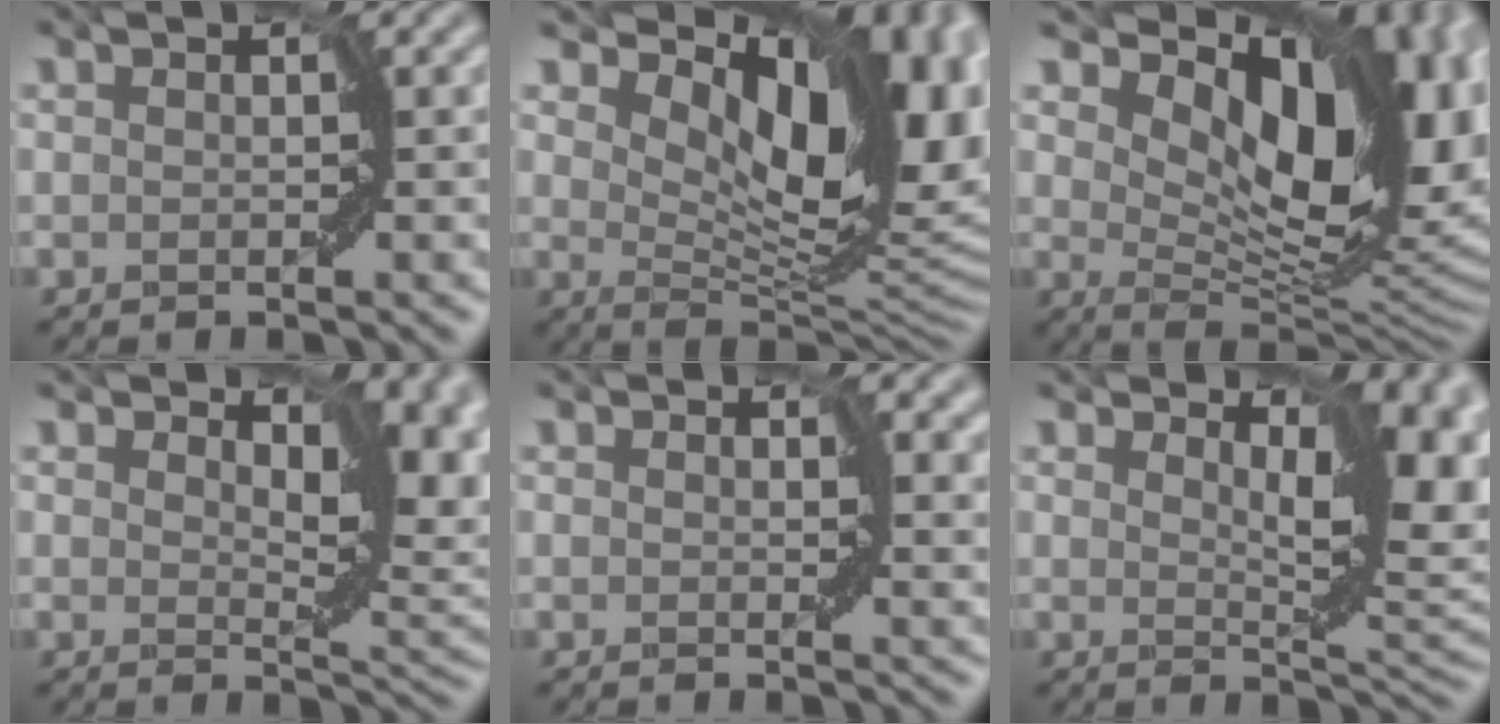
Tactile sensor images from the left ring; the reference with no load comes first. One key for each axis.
{"total": 14.3, "fx": 4.8, "fy": 6.9, "fz": 11.6, "tx": -0.165, "ty": -0.011, "tz": 0.088}
{"total": 15.8, "fx": 5.2, "fy": 8.2, "fz": 12.5, "tx": -0.169, "ty": -0.006, "tz": 0.093}
{"total": 8.8, "fx": 2.0, "fy": 4.5, "fz": 7.3, "tx": -0.101, "ty": -0.005, "tz": 0.032}
{"total": 2.4, "fx": 0.8, "fy": 1.5, "fz": 1.7, "tx": -0.015, "ty": -0.001, "tz": 0.005}
{"total": 8.9, "fx": 1.9, "fy": 4.1, "fz": 7.7, "tx": -0.107, "ty": -0.004, "tz": 0.031}